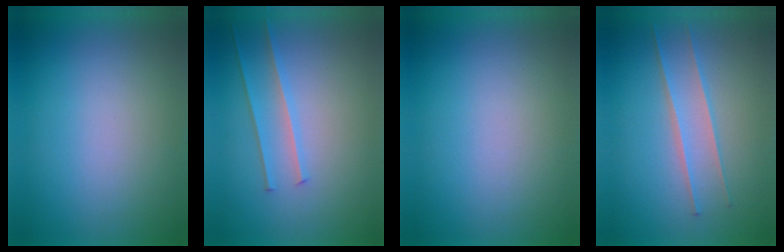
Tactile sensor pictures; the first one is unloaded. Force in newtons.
{"total": 2.2}
{"total": 0.0}
{"total": 2.4}